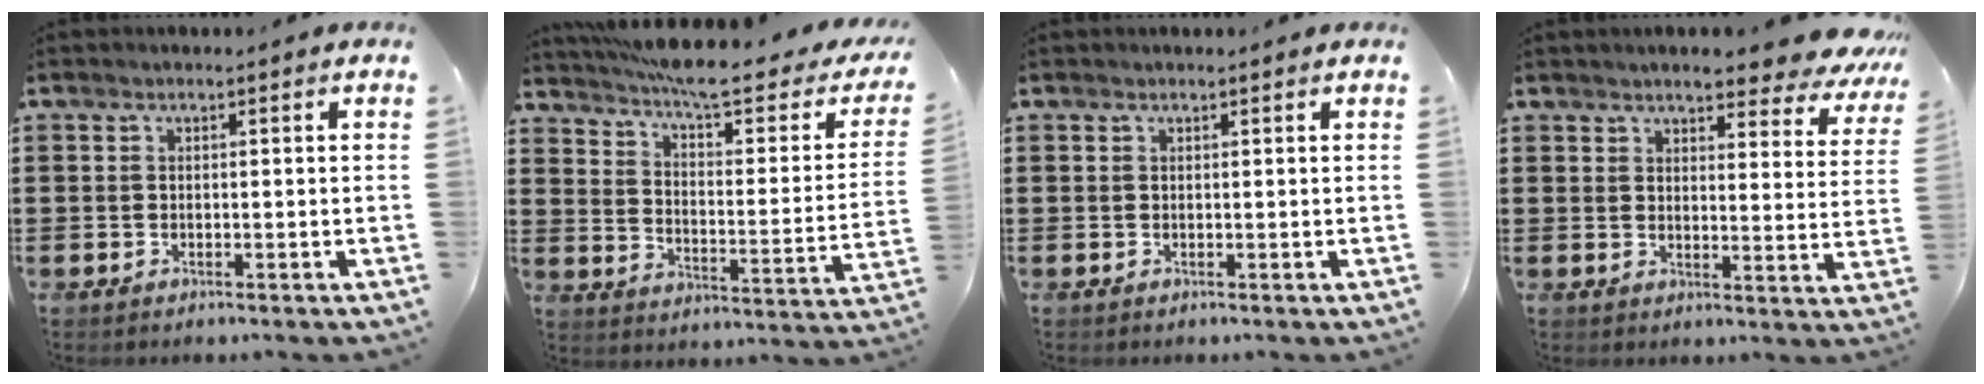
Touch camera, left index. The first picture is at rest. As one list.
[{"total": 7.6, "force": [6.4, 0.3, 4.1], "torque": [-0.102, -0.045, 0.106]}, {"total": 0.0}, {"total": 5.6, "force": [5.1, 0.3, 2.4], "torque": [-0.049, -0.030, 0.085]}]